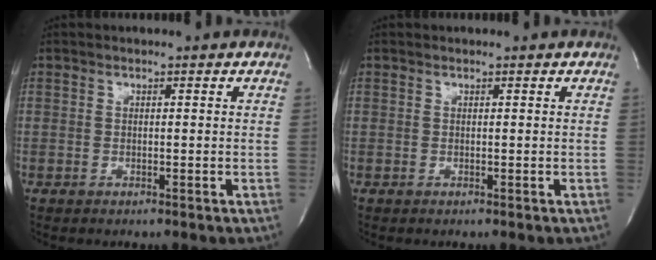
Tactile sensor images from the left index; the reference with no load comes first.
{"total": 0.0}